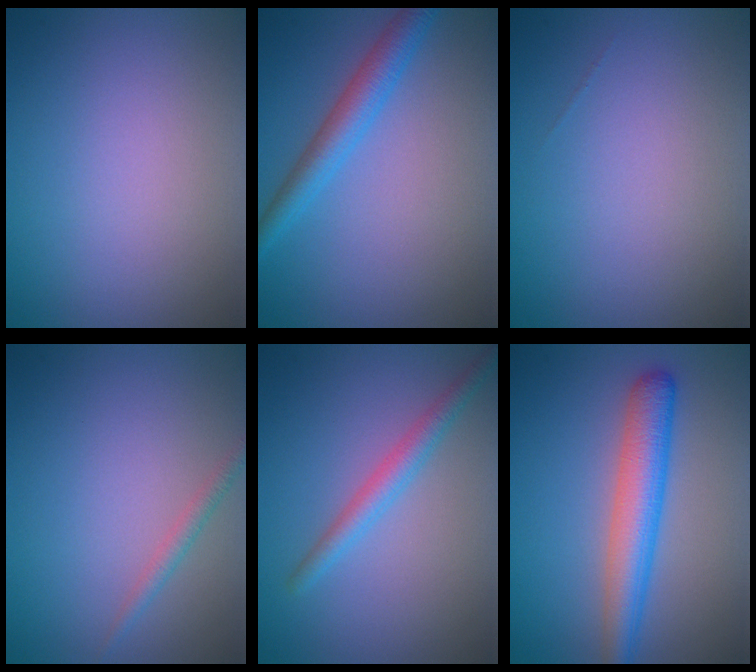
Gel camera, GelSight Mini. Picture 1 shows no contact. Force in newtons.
{"total": 3.0, "press": 3.0, "slide": 0.2}
{"total": 0.0}
{"total": 1.1, "press": 1.1, "slide": 0.1}
{"total": 2.1, "press": 2.1, "slide": 0.0}
{"total": 4.7, "press": 4.7, "slide": 0.1}